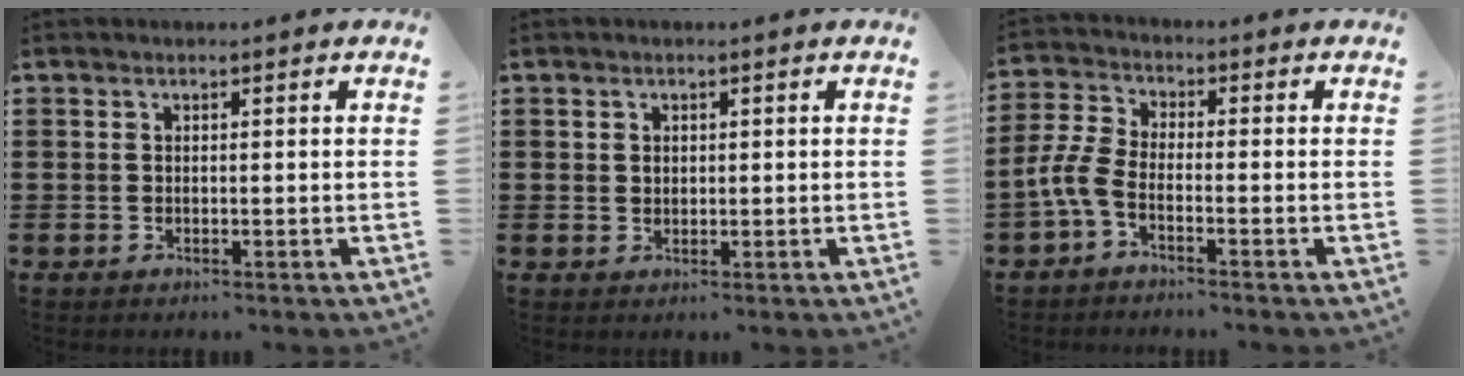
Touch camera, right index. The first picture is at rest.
{"total": 1.1, "force": [0.5, 0.9, 0.3], "torque": [-0.009, 0.004, 0.010]}
{"total": 4.6, "force": [-2.7, 1.5, 3.5], "torque": [-0.106, -0.012, -0.061]}